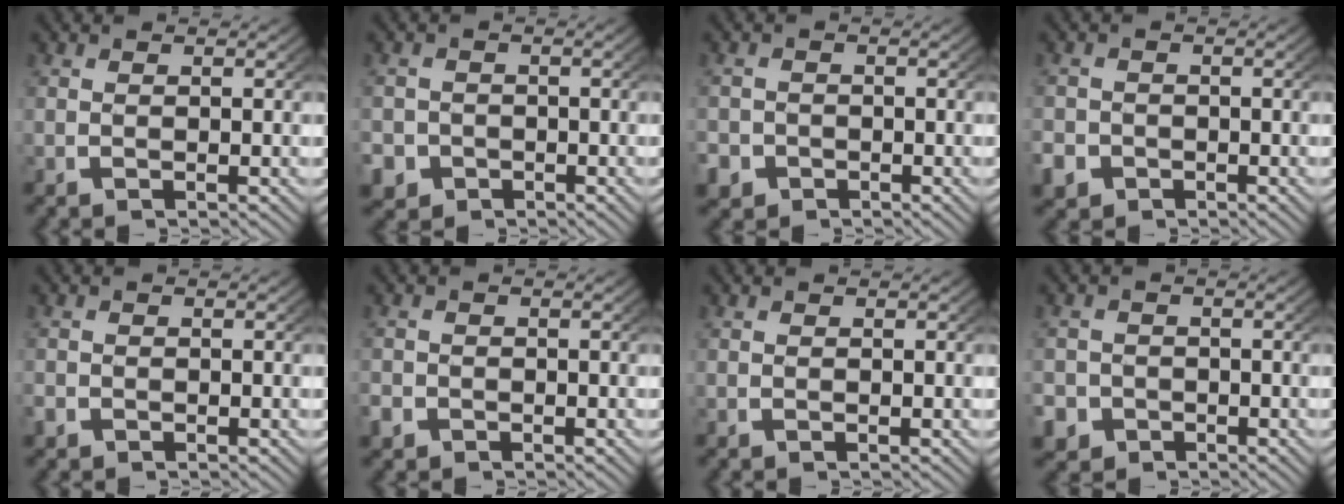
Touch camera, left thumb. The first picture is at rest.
{"total": 4.7, "force": [-2.7, 3.8, 1.0], "torque": [-0.030, -0.034, -0.036]}
{"total": 3.6, "force": [-2.2, 2.8, 0.5], "torque": [-0.021, -0.027, -0.030]}
{"total": 3.4, "force": [-2.0, 2.7, 0.6], "torque": [-0.025, -0.023, -0.028]}
{"total": 1.1, "force": [-0.6, 0.9, 0.2], "torque": [-0.010, -0.008, -0.012]}
{"total": 1.8, "force": [-1.1, 1.4, 0.2], "torque": [-0.013, -0.011, -0.020]}
{"total": 0.0}
{"total": 4.5, "force": [-2.6, 3.6, 0.8], "torque": [-0.027, -0.031, -0.036]}